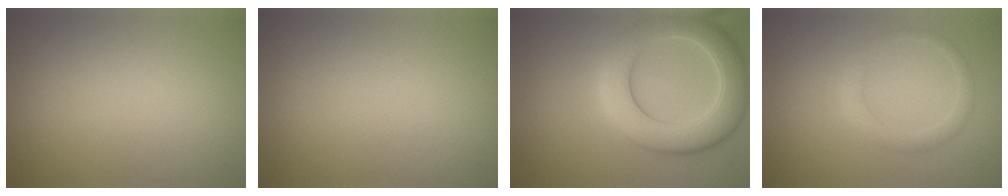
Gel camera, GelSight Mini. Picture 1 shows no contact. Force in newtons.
{"total": 0.0}
{"total": 7.8, "press": 7.8, "slide": 0.5}
{"total": 1.8, "press": 1.8, "slide": 0.0}